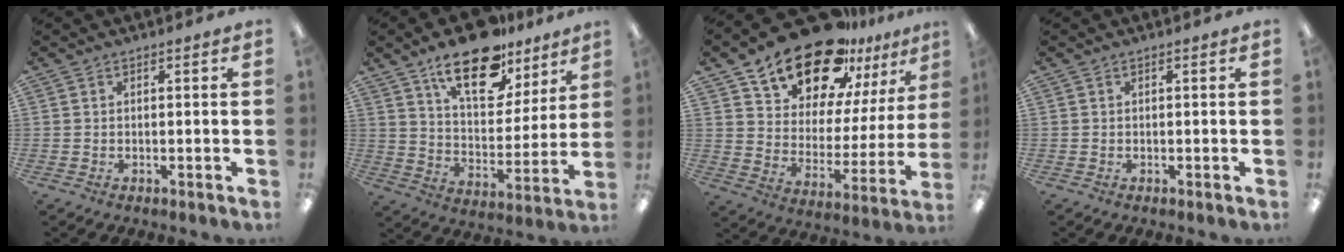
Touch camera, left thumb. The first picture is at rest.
{"total": 19.6, "force": [13.3, 9.1, 11.2], "torque": [-0.171, -0.071, 0.226]}
{"total": 21.4, "force": [17.5, 9.3, 8.1], "torque": [-0.143, -0.128, 0.311]}
{"total": 0.0}